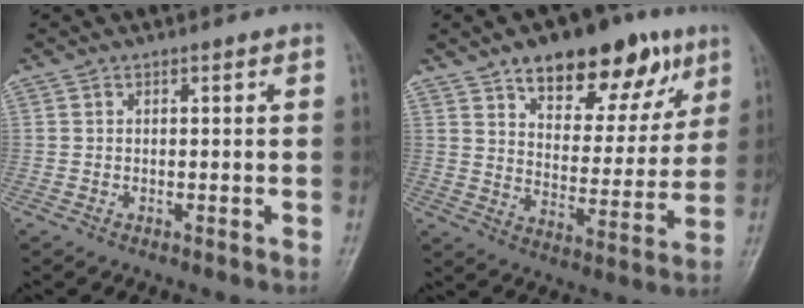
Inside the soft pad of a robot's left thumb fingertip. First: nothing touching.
{"total": 18.8, "force": [11.1, 9.4, 11.9], "torque": [-0.107, -0.041, 0.167]}